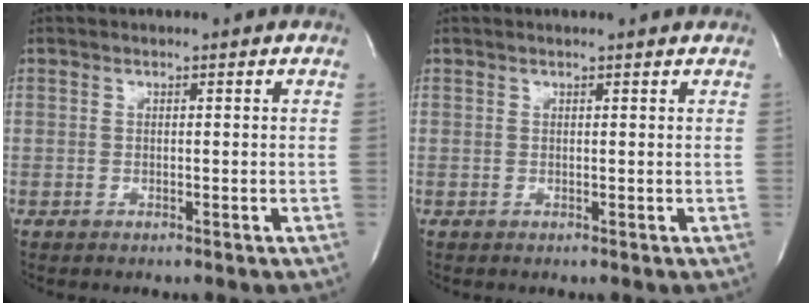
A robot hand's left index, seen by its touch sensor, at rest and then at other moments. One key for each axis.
{"total": 2.3, "fx": 2.2, "fy": -0.1, "fz": 0.8, "tx": -0.015, "ty": 0.010, "tz": 0.023}